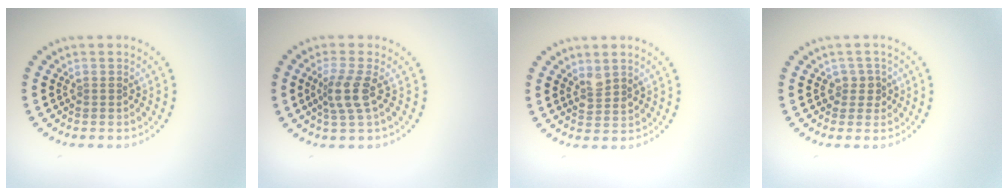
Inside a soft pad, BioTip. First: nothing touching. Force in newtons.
{"total": 2.8, "press": 2.1, "slide": 1.8}
{"total": 1.6, "press": 1.3, "slide": 0.8}
{"total": 1.6, "press": 1.3, "slide": 1.0}